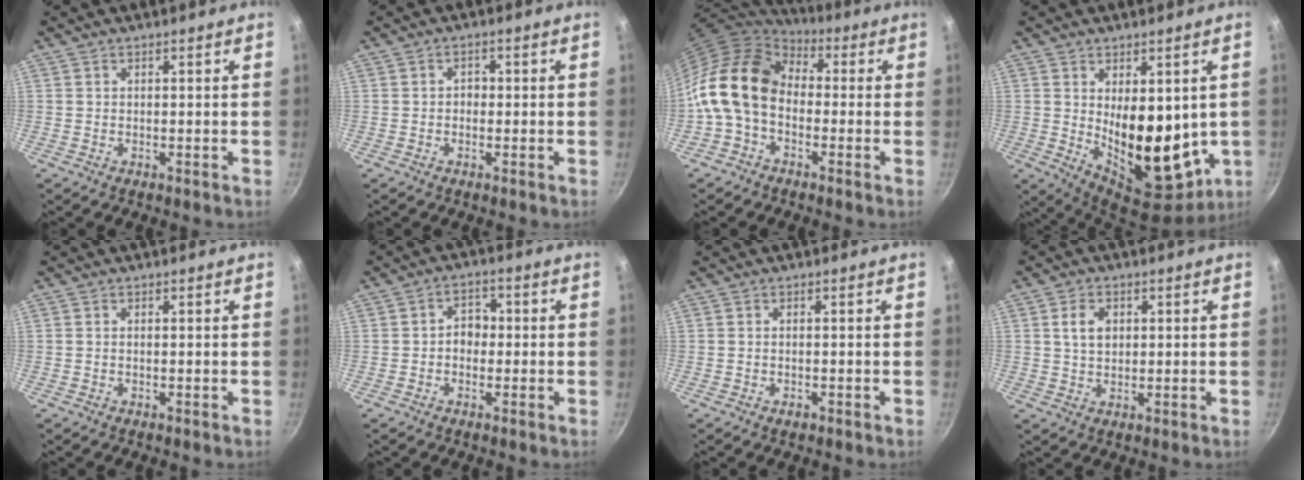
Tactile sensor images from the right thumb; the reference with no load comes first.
{"total": 1.5, "force": [-0.3, 1.3, 0.7], "torque": [-0.006, 0.005, -0.008]}
{"total": 15.0, "force": [-1.4, 10.9, 10.2], "torque": [-0.171, 0.039, -0.047]}
{"total": 17.4, "force": [0.4, 9.3, 14.7], "torque": [-0.181, -0.048, 0.032]}
{"total": 0.0}
{"total": 4.0, "force": [-0.5, 3.3, 2.2], "torque": [-0.005, 0.014, -0.015]}
{"total": 0.9, "force": [-0.6, 0.4, 0.5], "torque": [-0.009, 0.001, -0.010]}
{"total": 4.5, "force": [1.0, 3.3, 2.8], "torque": [-0.036, 0.000, 0.020]}